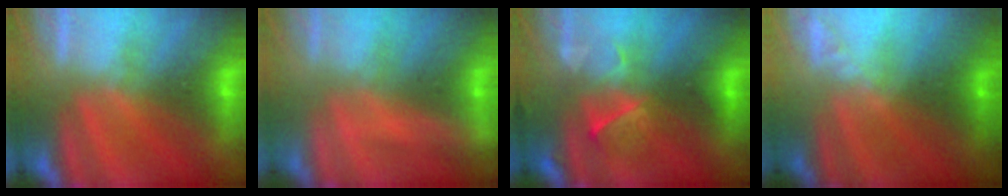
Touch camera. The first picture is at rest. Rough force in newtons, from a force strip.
{"total": 2.3}
{"total": 2.4}
{"total": 6.1}